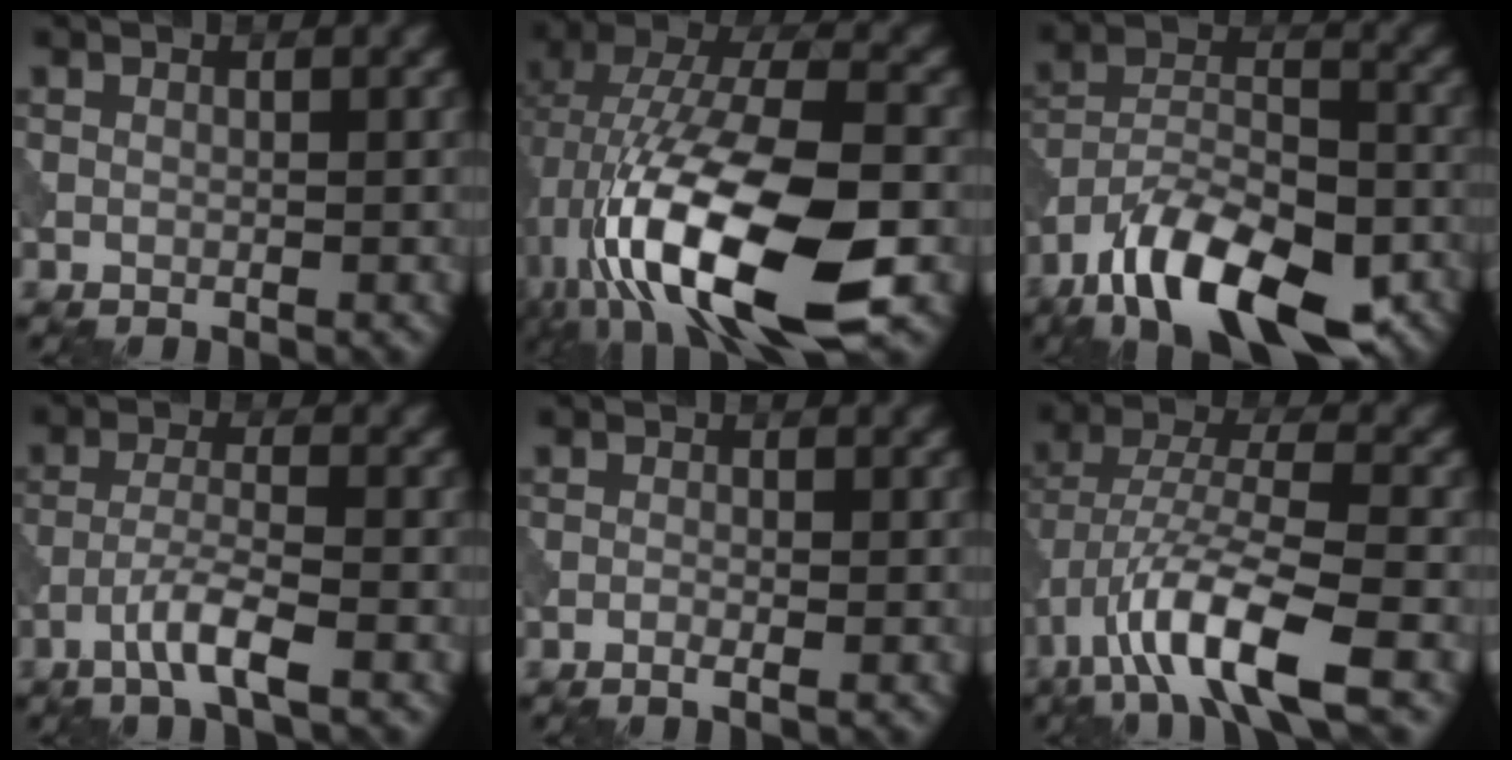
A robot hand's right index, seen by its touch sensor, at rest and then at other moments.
{"total": 16.3, "force": [-4.2, 6.8, 14.2], "torque": [-0.265, 0.003, -0.070]}
{"total": 12.7, "force": [-8.7, 5.0, 7.9], "torque": [-0.137, 0.007, -0.152]}
{"total": 3.6, "force": [-2.1, 0.3, 2.9], "torque": [-0.056, 0.010, -0.049]}
{"total": 0.8, "force": [-0.4, 0.1, 0.7], "torque": [-0.012, 0.000, -0.008]}
{"total": 9.4, "force": [-4.7, 2.5, 7.7], "torque": [-0.136, 0.009, -0.092]}